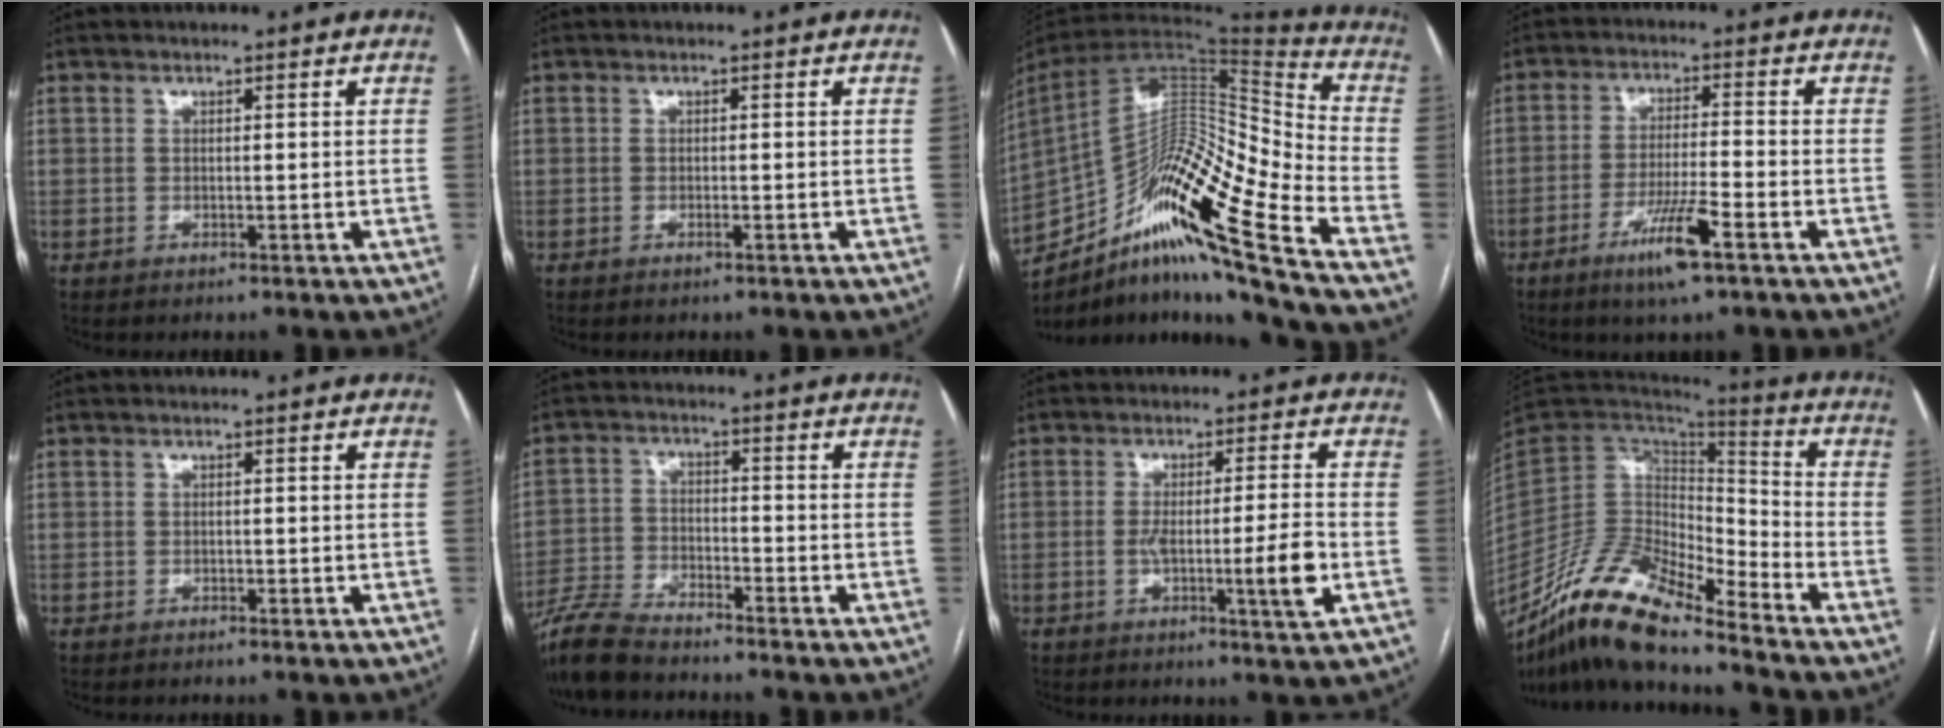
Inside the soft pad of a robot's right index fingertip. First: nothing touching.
{"total": 0.6, "force": [-0.3, 0.0, 0.5], "torque": [-0.012, 0.000, -0.004]}
{"total": 23.3, "force": [-15.0, 0.9, 17.9], "torque": [-0.303, 0.004, -0.271]}
{"total": 8.1, "force": [-4.5, 0.1, 6.7], "torque": [-0.127, -0.014, -0.081]}
{"total": 0.0}
{"total": 7.6, "force": [-6.9, 1.2, 2.7], "torque": [-0.058, -0.018, -0.135]}
{"total": 7.7, "force": [-2.1, -0.5, 7.4], "torque": [-0.125, -0.005, -0.032]}
{"total": 16.1, "force": [-12.8, 3.5, 9.2], "torque": [-0.166, 0.015, -0.237]}